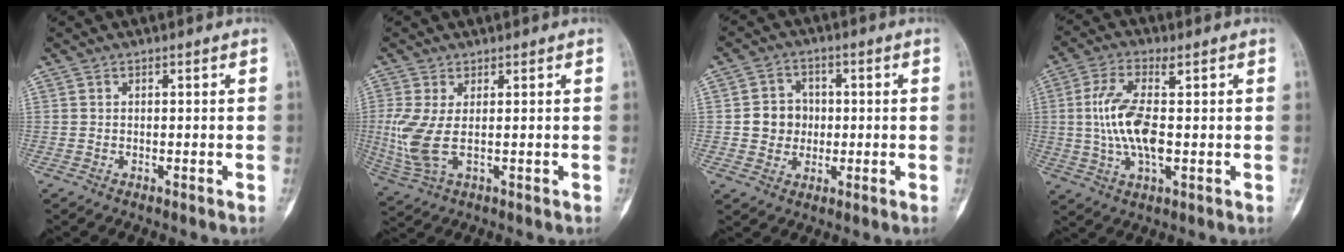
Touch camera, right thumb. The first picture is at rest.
{"total": 6.9, "force": [0.3, 2.7, 6.4], "torque": [-0.175, -0.007, 0.015]}
{"total": 6.5, "force": [0.0, 6.0, 2.6], "torque": [-0.012, 0.008, -0.005]}
{"total": 10.4, "force": [0.9, 4.3, 9.4], "torque": [-0.214, 0.006, 0.018]}